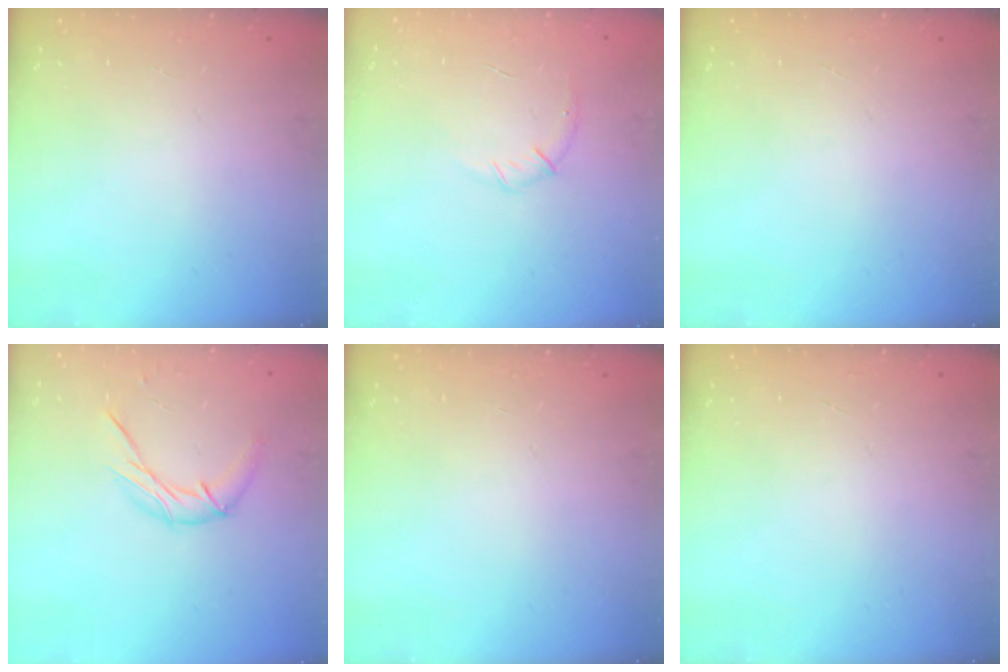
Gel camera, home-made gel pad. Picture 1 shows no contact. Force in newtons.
{"total": 6.8, "press": 6.6, "slide": 1.9}
{"total": 0.0}
{"total": 8.3, "press": 8.3, "slide": 0.4}
{"total": 0.0}
{"total": 0.0}